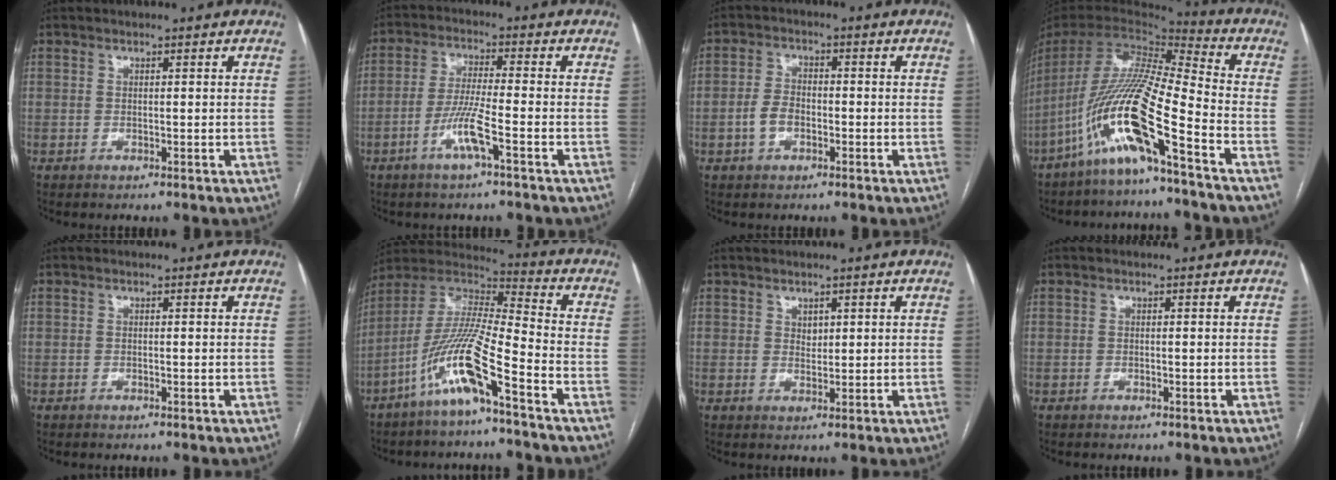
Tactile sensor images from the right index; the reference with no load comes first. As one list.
[{"total": 6.3, "force": [-2.8, 0.0, 5.7], "torque": [-0.117, -0.003, -0.056]}, {"total": 4.0, "force": [-1.2, 2.6, 2.8], "torque": [-0.061, 0.010, -0.021]}, {"total": 16.9, "force": [-8.7, 0.4, 14.5], "torque": [-0.296, -0.019, -0.173]}, {"total": 0.0}, {"total": 13.3, "force": [-7.1, 0.6, 11.3], "torque": [-0.236, -0.004, -0.144]}, {"total": 1.5, "force": [0.8, 1.0, 0.8], "torque": [-0.011, -0.003, 0.018]}, {"total": 0.0}]